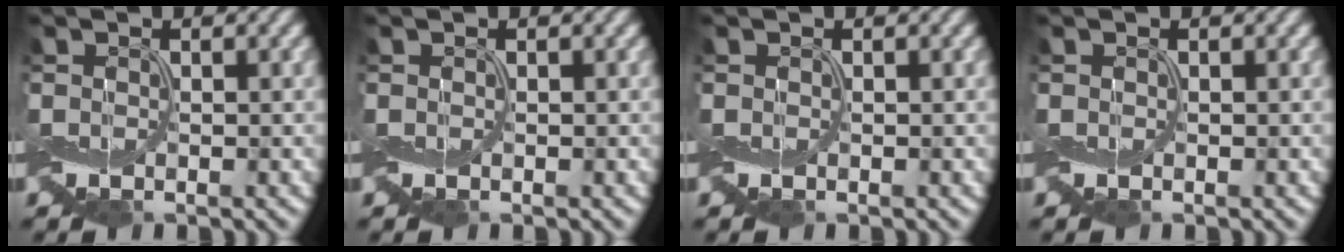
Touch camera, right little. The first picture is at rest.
{"total": 0.0}
{"total": 0.0}
{"total": 0.0}